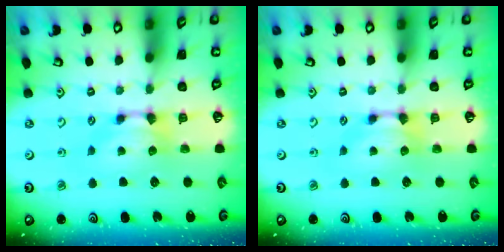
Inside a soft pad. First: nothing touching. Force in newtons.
{"total": 0.0}